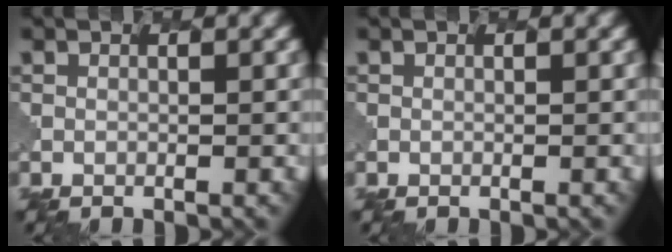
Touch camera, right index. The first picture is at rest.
{"total": 0.0}